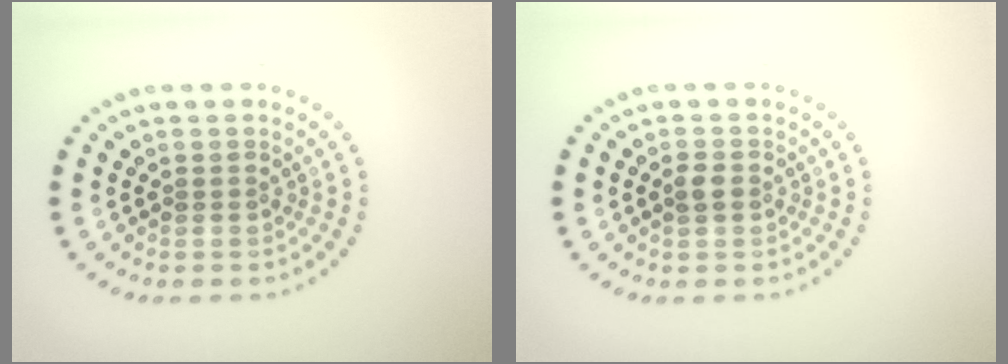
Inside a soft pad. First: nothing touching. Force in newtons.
{"total": 1.3, "press": 1.3, "slide": 0.1}